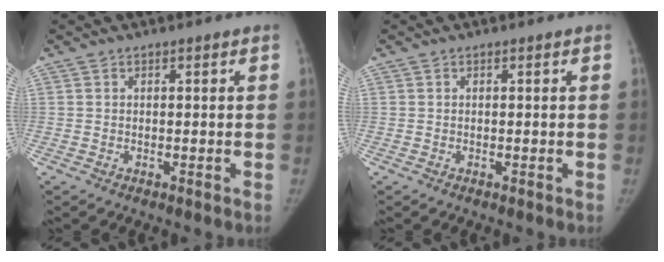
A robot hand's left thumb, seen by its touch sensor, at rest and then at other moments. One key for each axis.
{"total": 0.0}